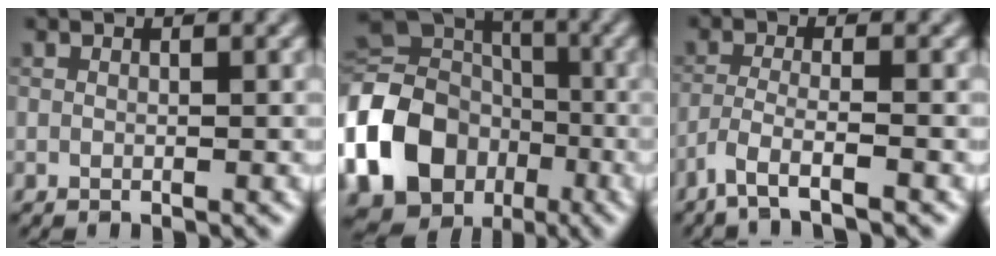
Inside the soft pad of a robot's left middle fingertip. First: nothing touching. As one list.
[{"total": 16.9, "force": [-5.7, 13.8, 7.9], "torque": [-0.197, -0.011, -0.129]}, {"total": 3.4, "force": [-2.5, 0.4, 2.2], "torque": [-0.042, -0.001, -0.061]}]